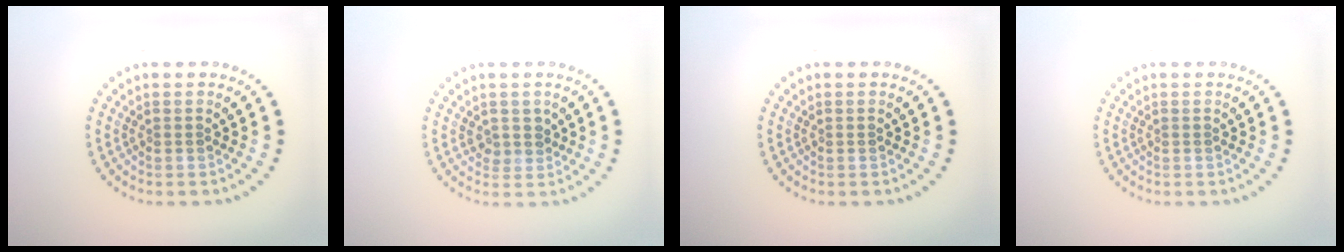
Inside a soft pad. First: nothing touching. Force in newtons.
{"total": 1.5, "press": 1.2, "slide": 0.9}
{"total": 0.0}
{"total": 0.0}